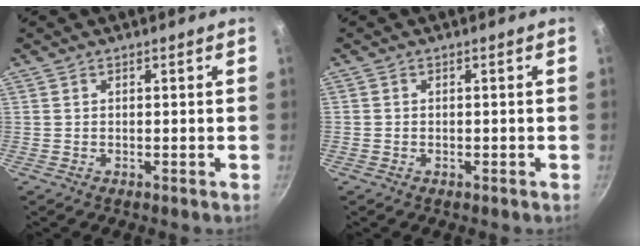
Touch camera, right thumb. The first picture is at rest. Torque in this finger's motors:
{"motor_torque": [2.03, 0.15, 0.14, -1.42, 0.02]}